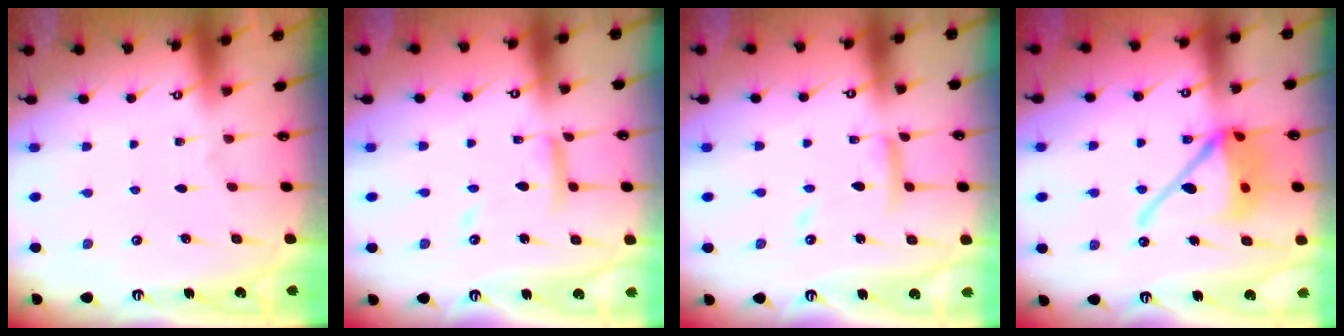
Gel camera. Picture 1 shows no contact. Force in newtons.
{"total": 11.6, "press": 11.5, "slide": 1.1}
{"total": 11.6, "press": 11.5, "slide": 1.1}
{"total": 15.9, "press": 15.7, "slide": 2.5}